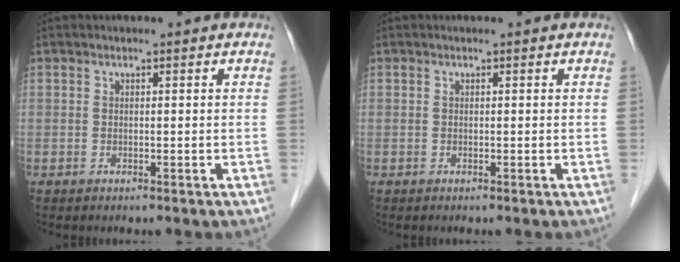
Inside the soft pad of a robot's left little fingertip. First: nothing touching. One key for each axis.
{"total": 0.0}